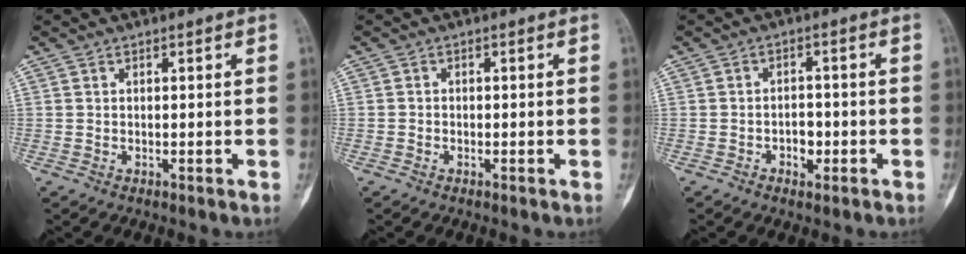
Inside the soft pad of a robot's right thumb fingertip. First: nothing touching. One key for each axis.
{"total": 0.7, "fx": -0.3, "fy": 0.6, "fz": 0.1, "tx": 0.003, "ty": 0.004, "tz": -0.009}
{"total": 3.5, "fx": -1.4, "fy": 2.4, "fz": 2.2, "tx": -0.018, "ty": 0.013, "tz": -0.021}